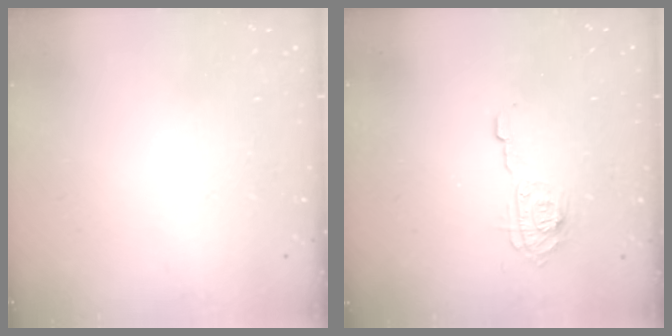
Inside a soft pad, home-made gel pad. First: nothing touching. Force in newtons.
{"total": 9.5, "press": 9.4, "slide": 0.6}